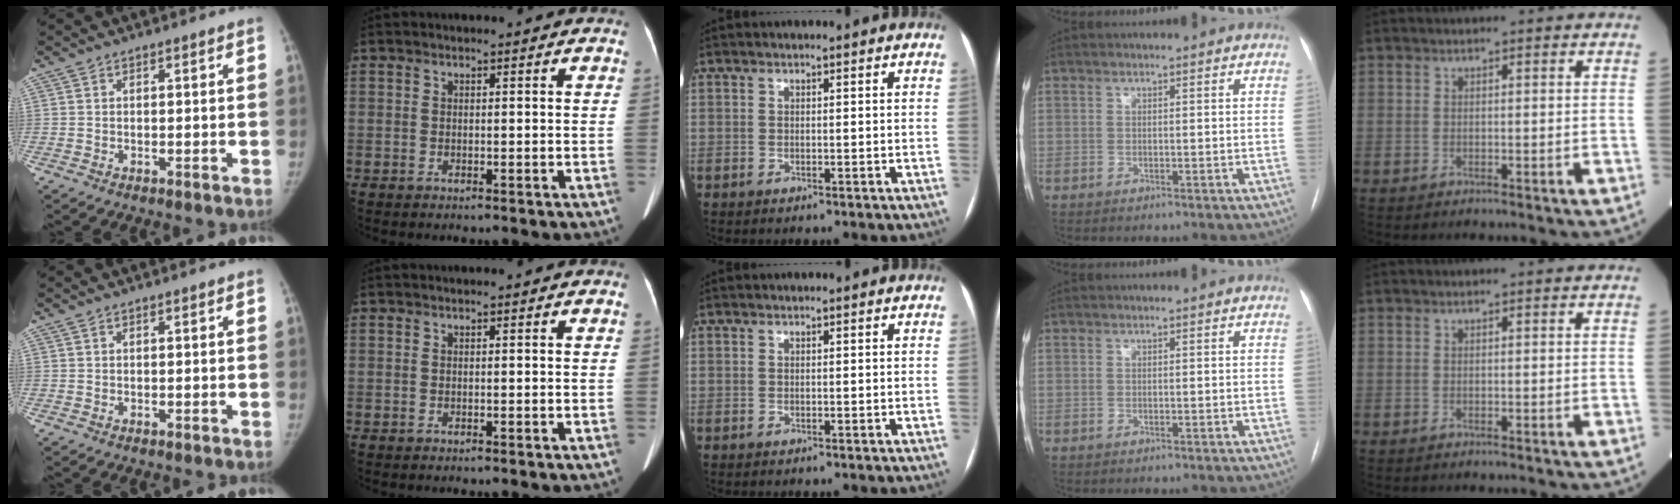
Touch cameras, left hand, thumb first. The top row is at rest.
{}